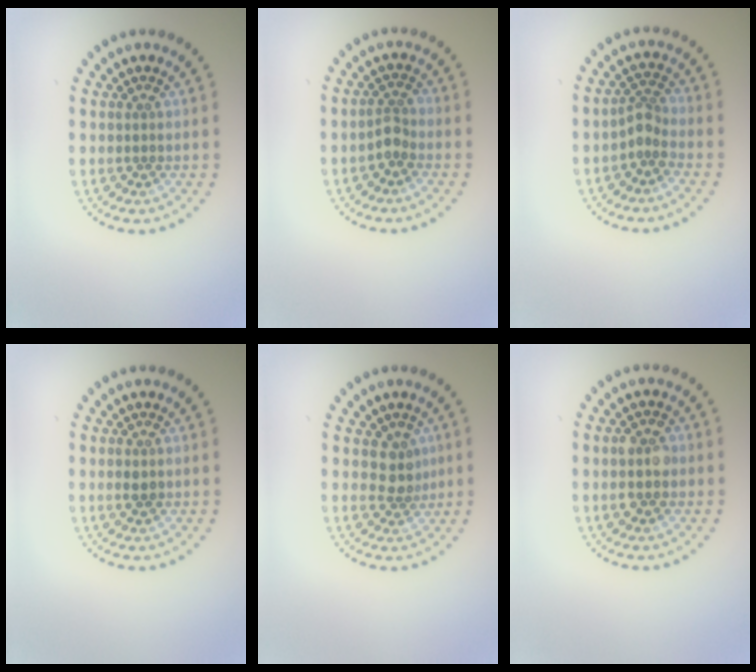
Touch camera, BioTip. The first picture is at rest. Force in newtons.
{"total": 1.6, "press": 1.3, "slide": 1.0}
{"total": 2.0, "press": 1.4, "slide": 1.4}
{"total": 1.0, "press": 1.0, "slide": 0.1}
{"total": 2.2, "press": 1.6, "slide": 1.4}
{"total": 2.8, "press": 2.8, "slide": 0.2}